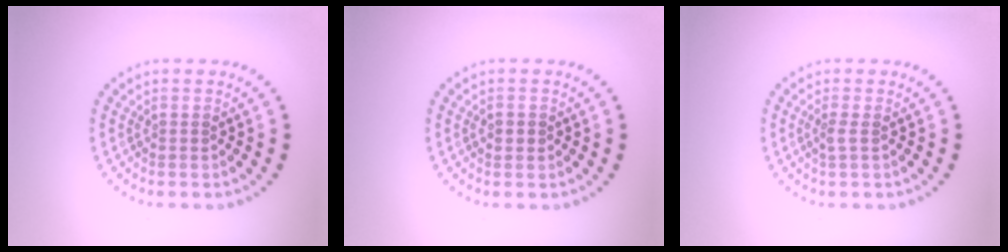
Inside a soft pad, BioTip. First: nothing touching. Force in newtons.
{"total": 1.1, "press": 1.0, "slide": 0.2}
{"total": 0.9, "press": 0.7, "slide": 0.5}